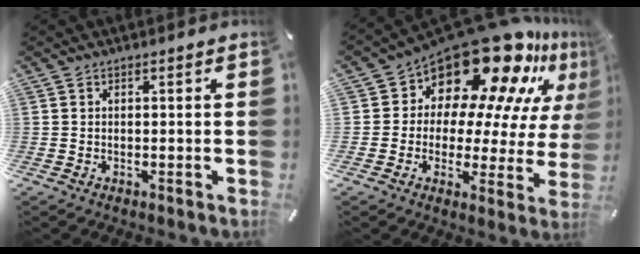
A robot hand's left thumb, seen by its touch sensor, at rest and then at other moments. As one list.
[{"total": 21.3, "force": [16.2, 9.7, 9.9], "torque": [-0.141, -0.145, 0.277]}]